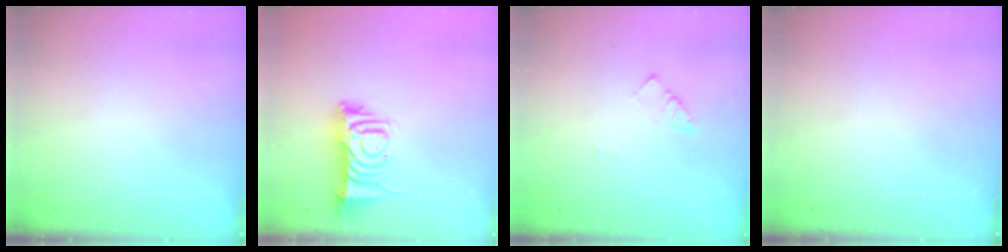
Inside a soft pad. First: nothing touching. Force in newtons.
{"total": 10.0, "press": 10.0, "slide": 0.7}
{"total": 2.6, "press": 2.6, "slide": 0.3}
{"total": 0.0}